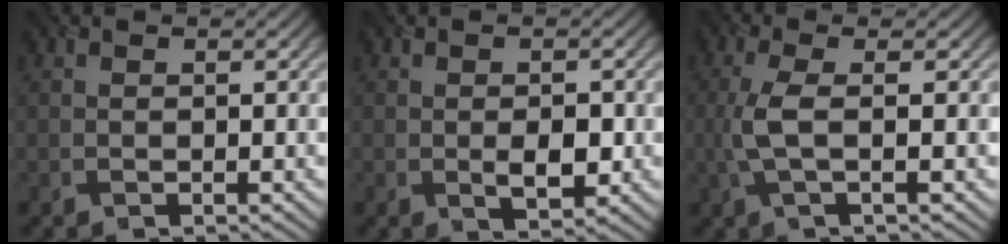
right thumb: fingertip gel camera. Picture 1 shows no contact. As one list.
[{"total": 2.8, "force": [-0.6, 1.5, 2.3], "torque": [-0.039, -0.007, -0.007]}, {"total": 3.8, "force": [-0.4, 0.8, 3.7], "torque": [-0.092, 0.005, -0.015]}]